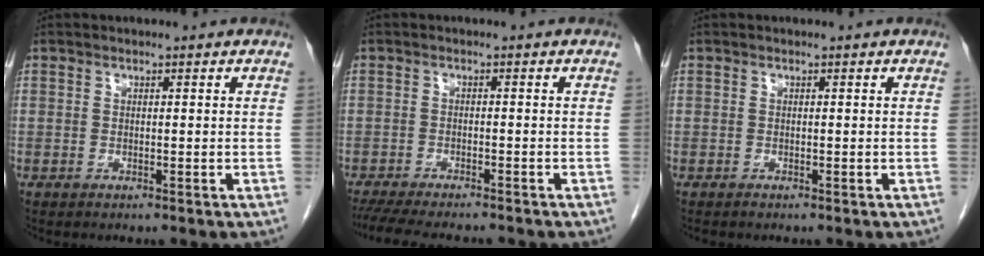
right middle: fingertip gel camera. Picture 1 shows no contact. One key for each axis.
{"total": 11.8, "fx": -10.3, "fy": 2.0, "fz": 5.3, "tx": -0.083, "ty": -0.015, "tz": -0.146}
{"total": 0.0}